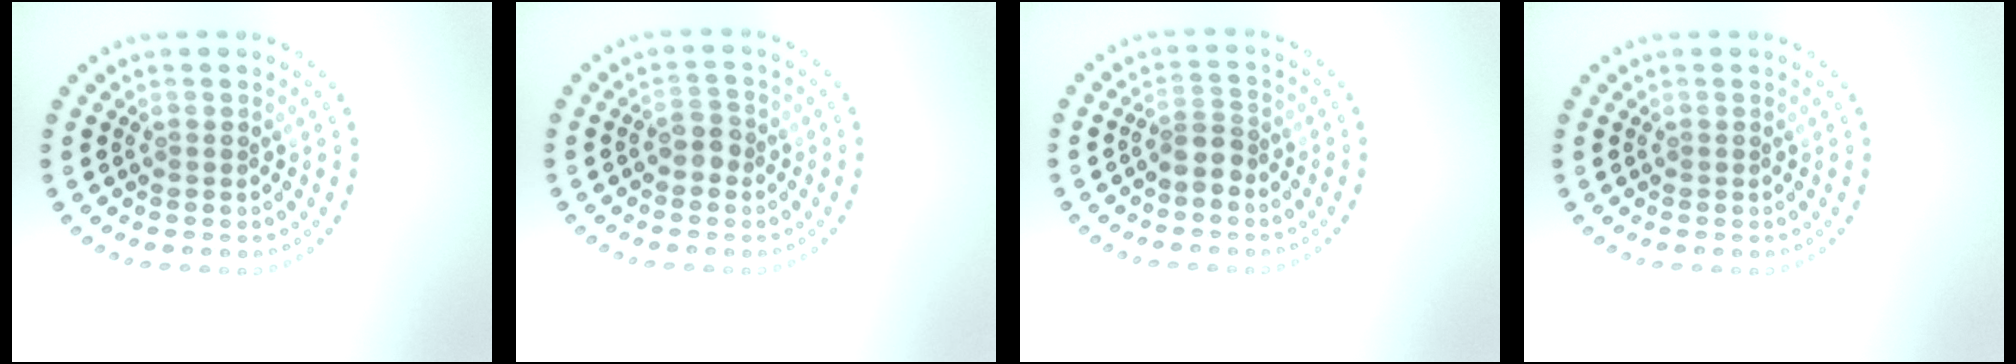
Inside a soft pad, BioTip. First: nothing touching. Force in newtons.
{"total": 1.6, "press": 1.6, "slide": 0.5}
{"total": 2.0, "press": 1.6, "slide": 1.2}
{"total": 0.0}